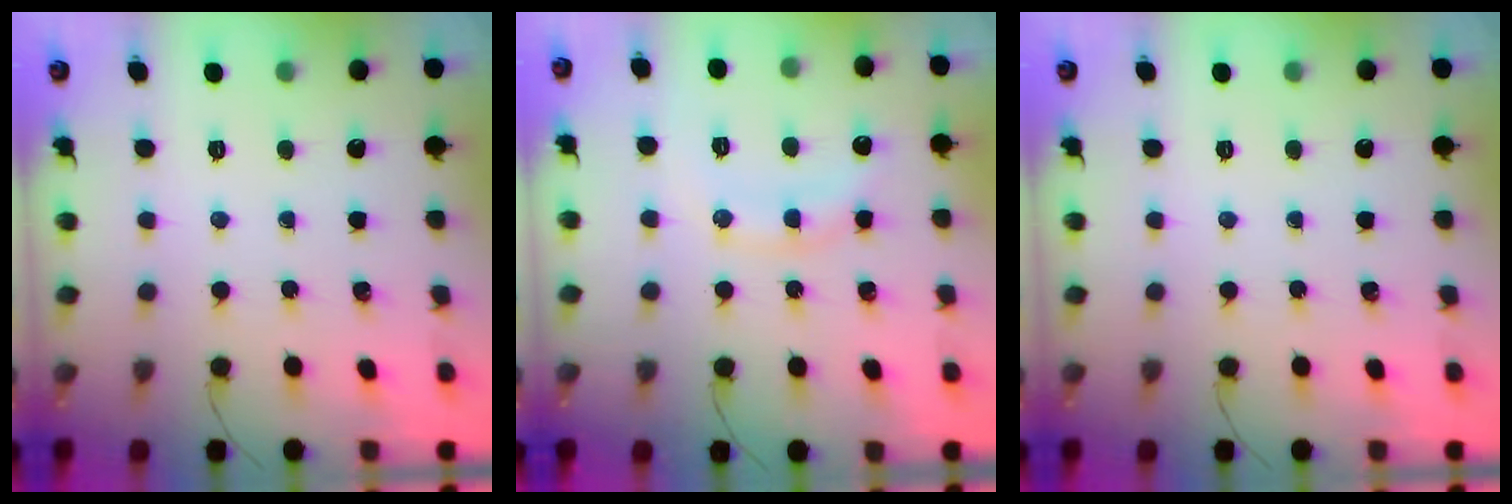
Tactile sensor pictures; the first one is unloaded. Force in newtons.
{"total": 10.4, "press": 10.4, "slide": 0.5}
{"total": 0.0}